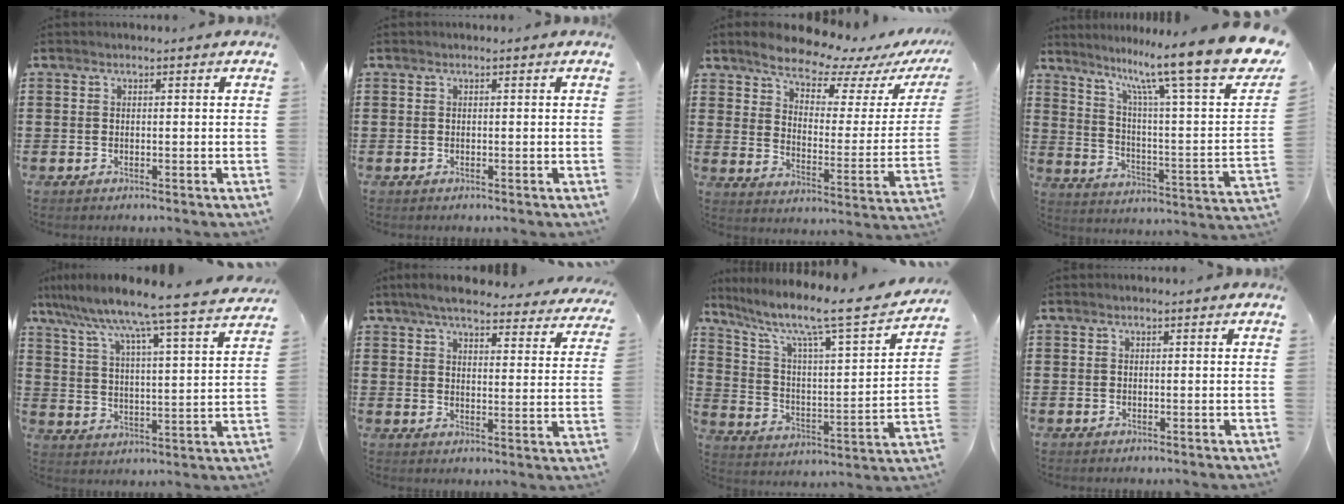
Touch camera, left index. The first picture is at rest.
{"total": 0.0}
{"total": 8.6, "force": [7.9, 1.7, 3.0], "torque": [-0.073, -0.057, 0.135]}
{"total": 15.9, "force": [11.8, 1.1, 10.6], "torque": [-0.207, -0.079, 0.188]}
{"total": 7.0, "force": [6.4, -1.1, 2.7], "torque": [-0.080, -0.058, 0.098]}
{"total": 5.6, "force": [5.1, 0.4, 2.4], "torque": [-0.065, -0.023, 0.088]}
{"total": 8.5, "force": [6.3, 0.9, 5.7], "torque": [-0.128, -0.050, 0.092]}
{"total": 0.0}